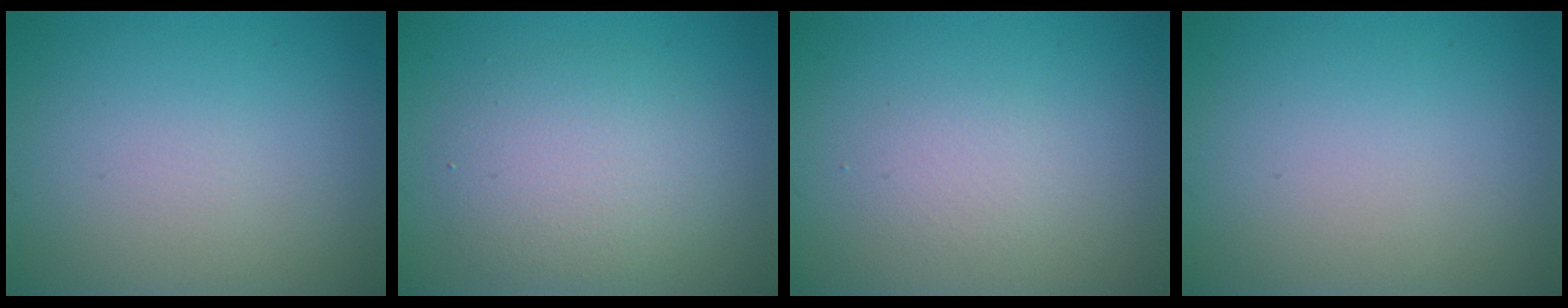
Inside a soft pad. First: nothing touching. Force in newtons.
{"total": 4.0, "press": 4.0, "slide": 0.2}
{"total": 1.4, "press": 1.4, "slide": 0.0}
{"total": 0.0}